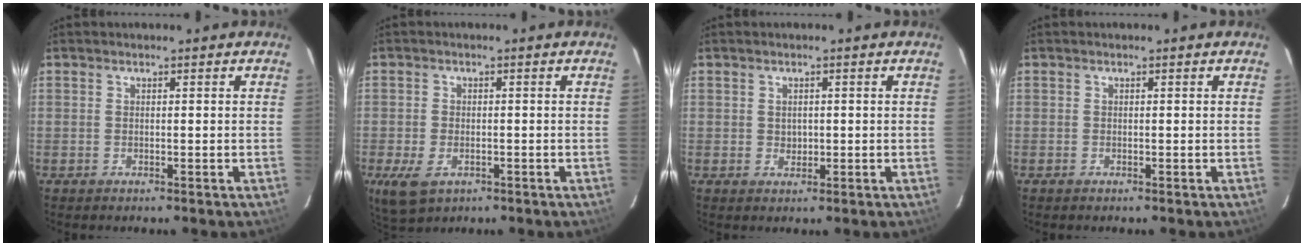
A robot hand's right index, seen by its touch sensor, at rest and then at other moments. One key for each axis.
{"total": 6.3, "fx": -2.7, "fy": 3.9, "fz": 4.1, "tx": -0.095, "ty": -0.017, "tz": -0.044}
{"total": 1.7, "fx": 0.1, "fy": 1.5, "fz": 0.7, "tx": -0.008, "ty": 0.003, "tz": 0.003}
{"total": 0.0}